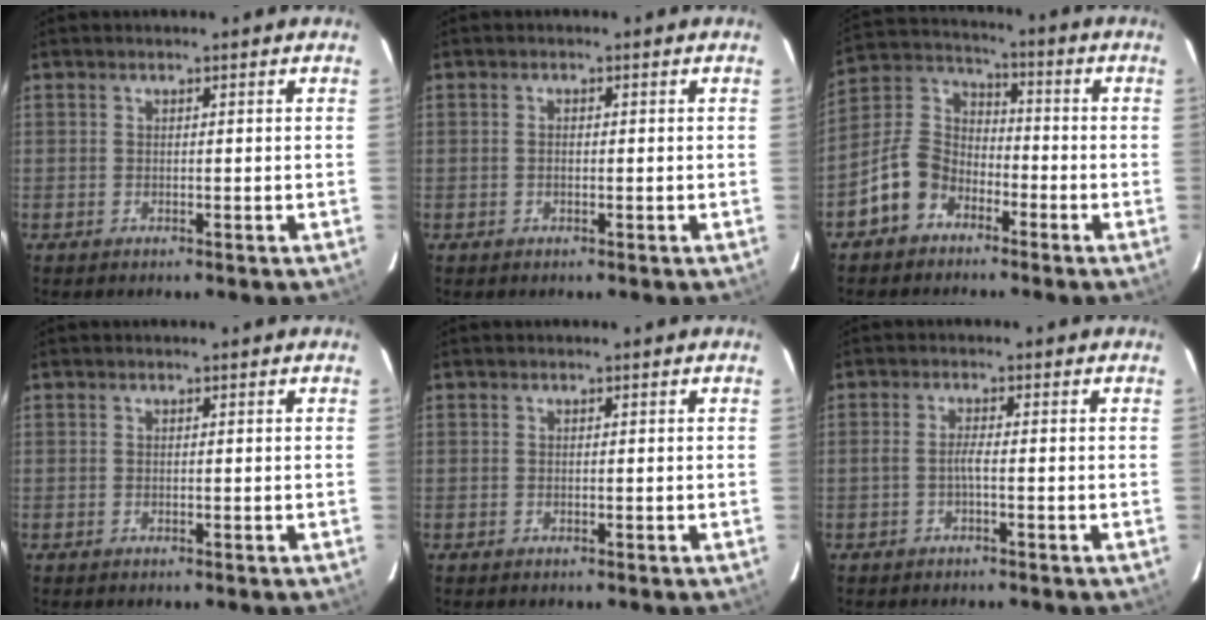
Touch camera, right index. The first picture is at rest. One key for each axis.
{"total": 1.2, "fx": -0.1, "fy": 0.7, "fz": 1.1, "tx": -0.020, "ty": 0.003, "tz": -0.003}
{"total": 9.7, "fx": -5.6, "fy": 6.9, "fz": 3.8, "tx": -0.087, "ty": 0.035, "tz": -0.107}
{"total": 0.0}
{"total": 0.0}
{"total": 1.7, "fx": -0.7, "fy": -0.2, "fz": 1.5, "tx": -0.032, "ty": 0.002, "tz": -0.015}